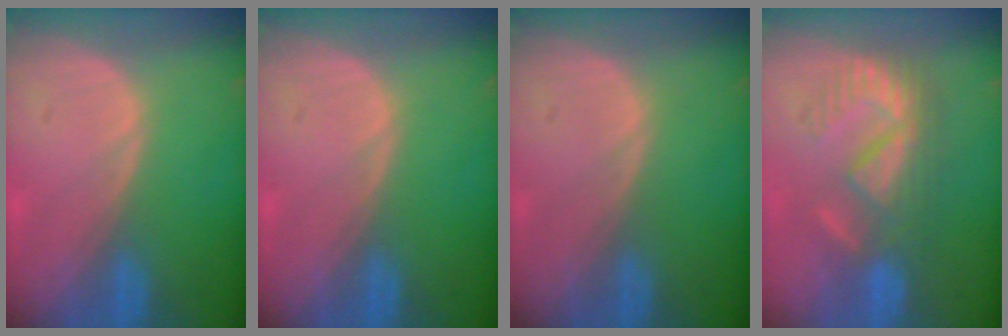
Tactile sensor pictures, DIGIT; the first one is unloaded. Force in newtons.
{"total": 0.0}
{"total": 0.0}
{"total": 8.3, "press": 7.8, "slide": 2.8}